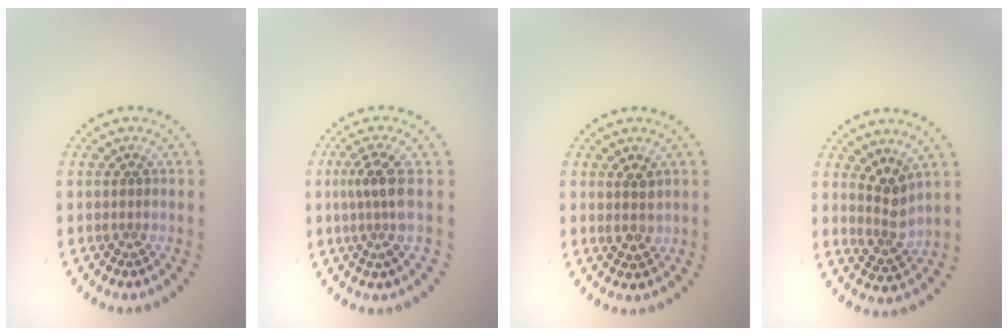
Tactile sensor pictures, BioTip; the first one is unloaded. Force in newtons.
{"total": 2.9, "press": 2.1, "slide": 2.0}
{"total": 1.8, "press": 1.7, "slide": 0.6}
{"total": 2.7, "press": 2.0, "slide": 1.8}